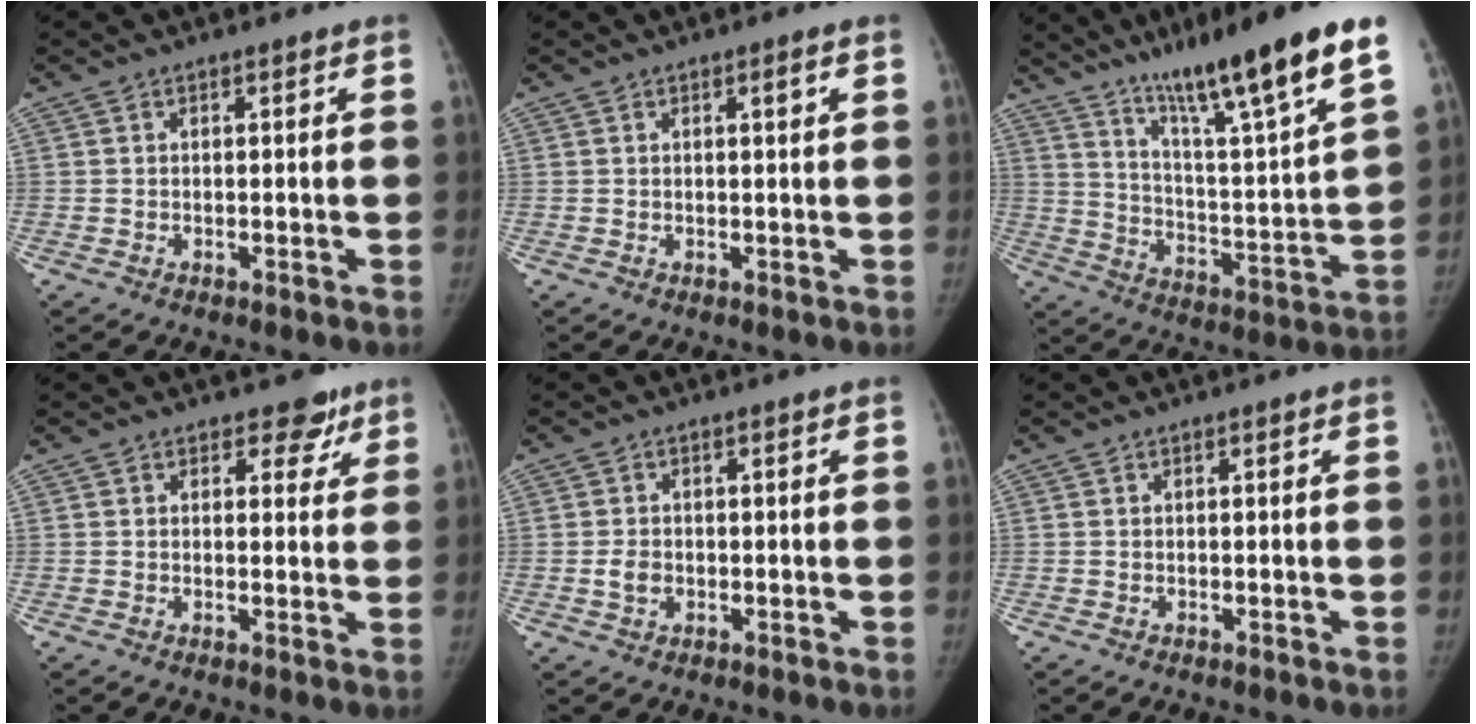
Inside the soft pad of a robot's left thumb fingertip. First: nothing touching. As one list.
[{"total": 1.4, "force": [0.5, 0.1, 1.3], "torque": [-0.021, 0.000, 0.008]}, {"total": 23.8, "force": [16.1, 2.1, 17.4], "torque": [-0.253, -0.056, 0.261]}, {"total": 4.1, "force": [2.7, 2.6, 1.6], "torque": [0.017, -0.011, 0.030]}, {"total": 2.5, "force": [-0.6, 2.0, 1.3], "torque": [-0.015, 0.004, -0.011]}, {"total": 0.0}]